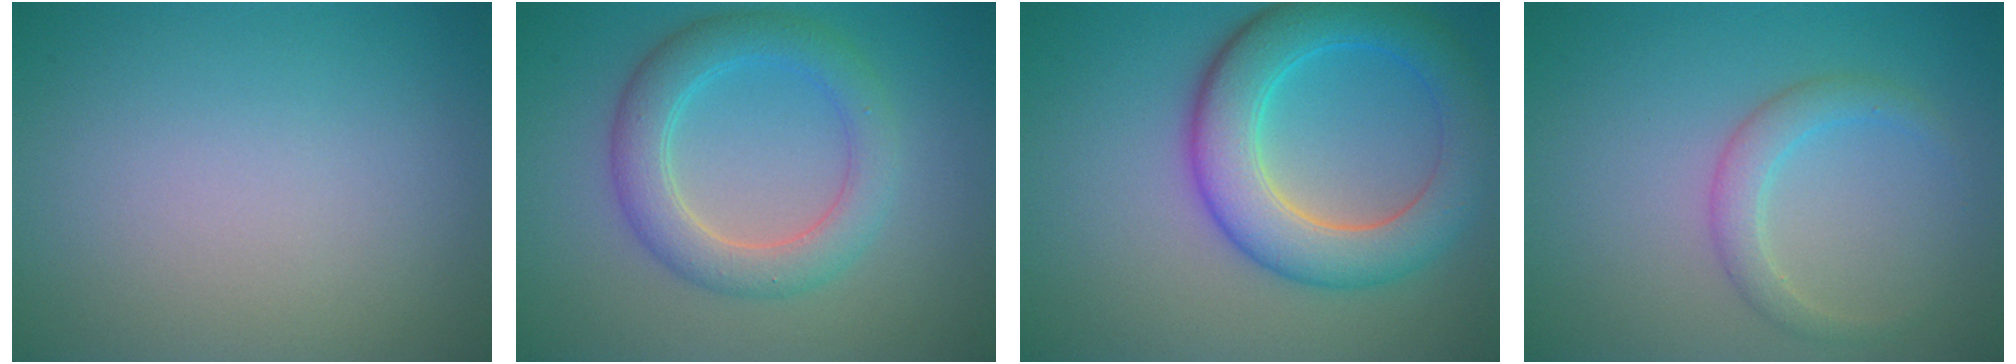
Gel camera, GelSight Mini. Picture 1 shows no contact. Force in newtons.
{"total": 4.6, "press": 4.6, "slide": 0.1}
{"total": 7.3, "press": 7.3, "slide": 0.2}
{"total": 2.3, "press": 2.2, "slide": 0.3}